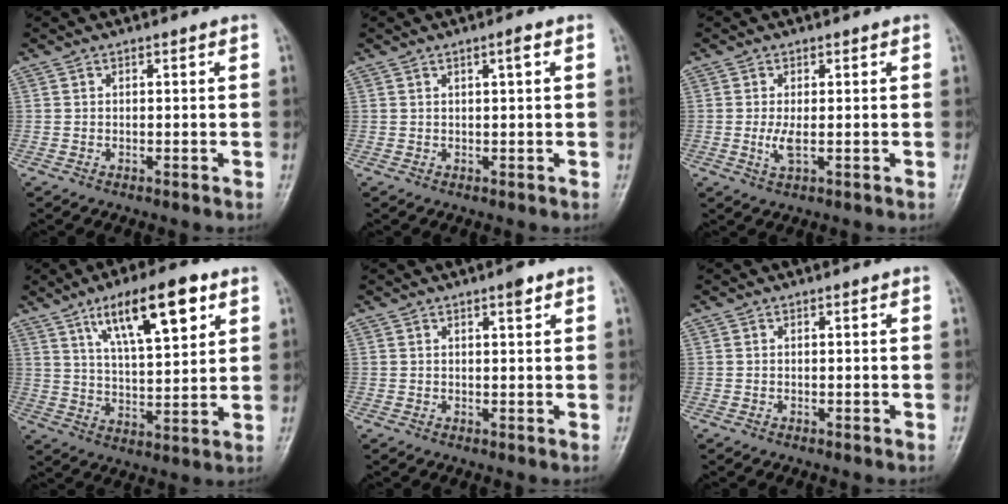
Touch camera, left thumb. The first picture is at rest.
{"total": 1.8, "force": [0.8, 0.2, 1.6], "torque": [-0.028, -0.001, 0.013]}
{"total": 2.8, "force": [-0.2, 0.9, 2.7], "torque": [-0.063, -0.010, -0.001]}
{"total": 15.1, "force": [7.7, 4.9, 12.0], "torque": [-0.174, -0.028, 0.130]}
{"total": 2.0, "force": [1.3, 0.5, 1.5], "torque": [-0.019, -0.005, 0.017]}
{"total": 0.0}